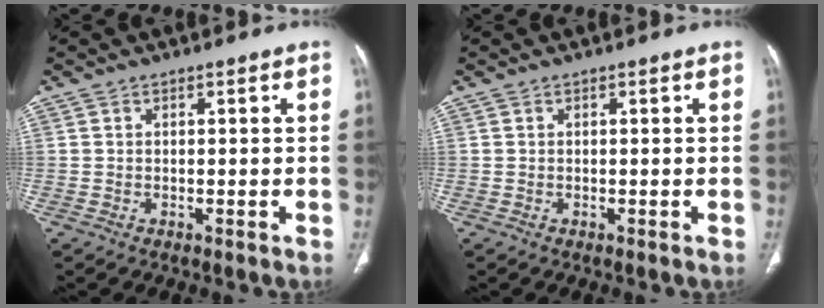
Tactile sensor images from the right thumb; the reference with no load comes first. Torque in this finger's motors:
{"motor_torque": [-0.05, 0.05, -0.28, 0.07, 0.00]}